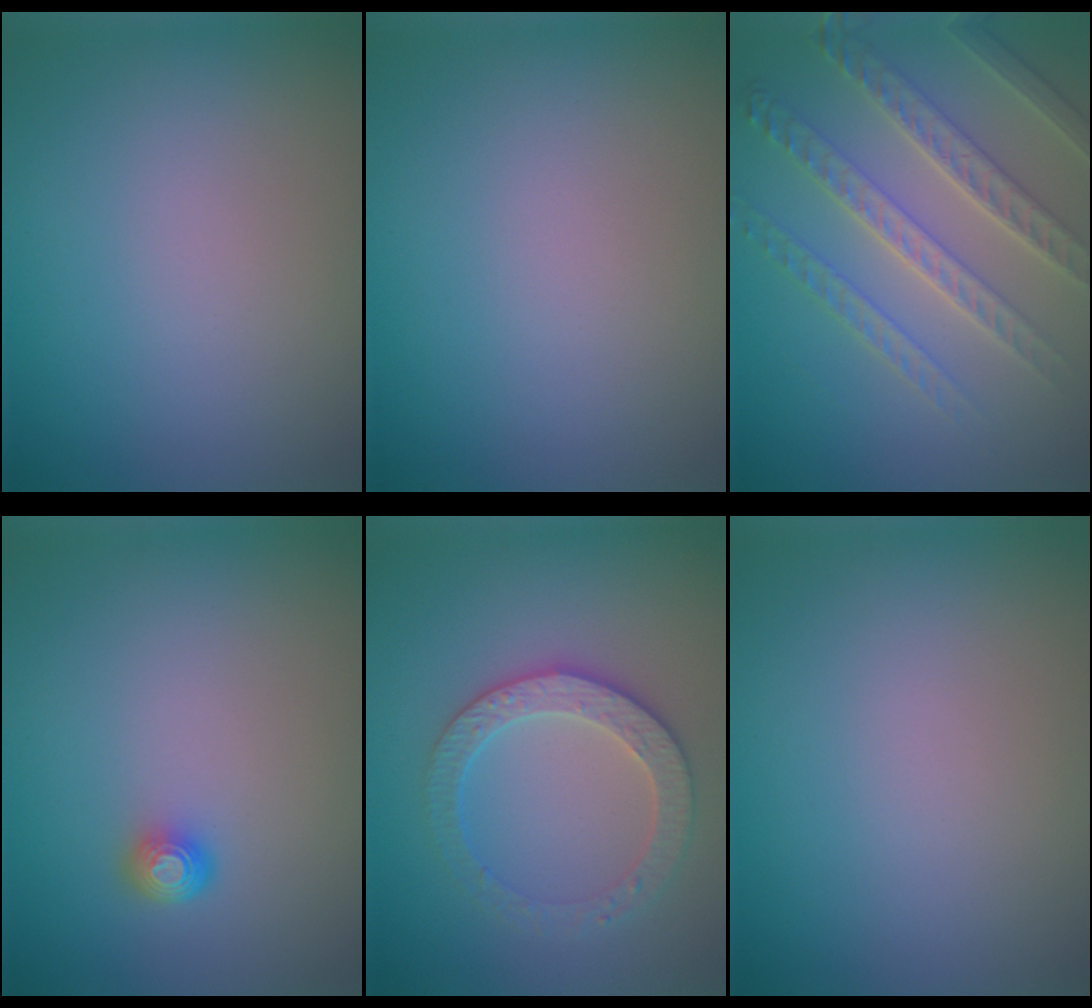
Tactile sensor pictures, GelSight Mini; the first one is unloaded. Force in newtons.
{"total": 0.0}
{"total": 4.5, "press": 4.4, "slide": 0.9}
{"total": 1.7, "press": 1.2, "slide": 1.1}
{"total": 3.4, "press": 3.2, "slide": 0.8}
{"total": 0.0}